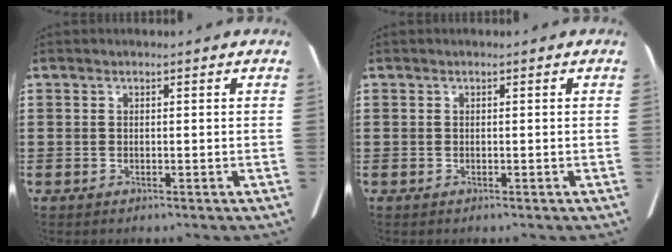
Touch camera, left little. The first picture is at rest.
{"total": 0.0}